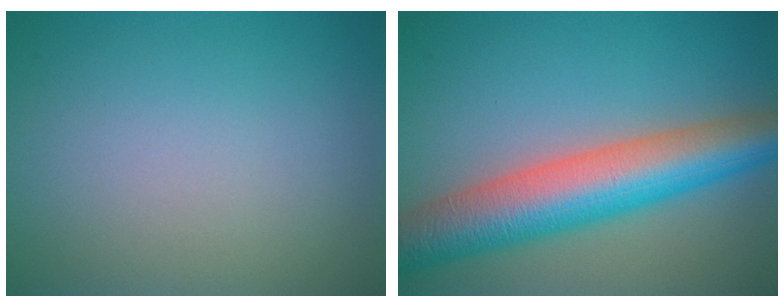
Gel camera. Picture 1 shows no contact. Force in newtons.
{"total": 9.7, "press": 9.7, "slide": 0.3}